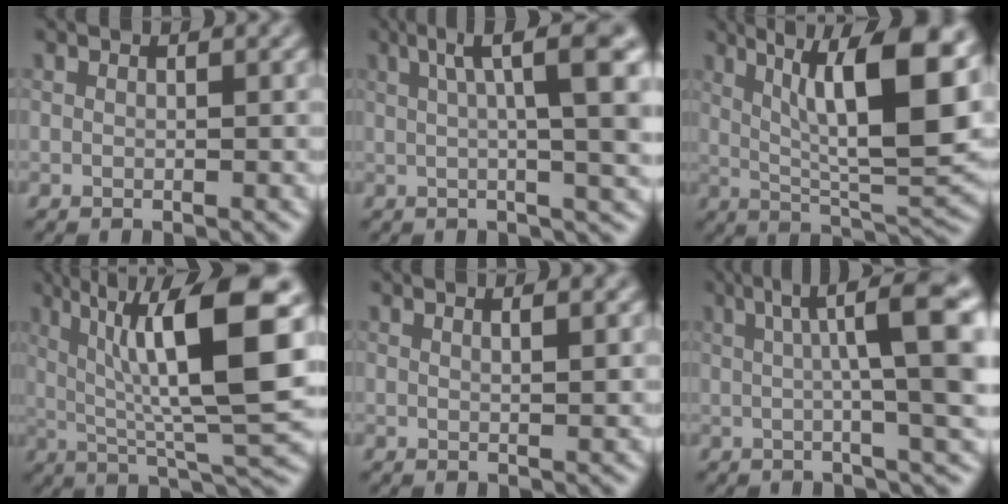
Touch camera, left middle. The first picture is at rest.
{"total": 8.1, "force": [2.8, 1.2, 7.5], "torque": [-0.103, 0.023, 0.060]}
{"total": 12.2, "force": [3.8, 3.2, 11.2], "torque": [-0.169, 0.005, 0.079]}
{"total": 12.1, "force": [2.7, 2.7, 11.5], "torque": [-0.193, 0.009, 0.059]}
{"total": 1.7, "force": [1.0, 0.6, 1.2], "torque": [0.004, 0.013, 0.003]}
{"total": 9.8, "force": [2.5, 1.6, 9.3], "torque": [-0.120, 0.022, 0.052]}